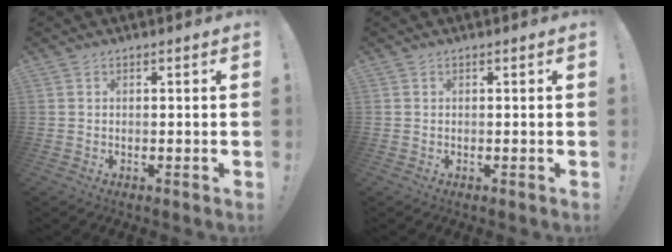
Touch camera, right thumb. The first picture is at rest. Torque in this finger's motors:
{"motor_torque": [-0.05, -0.10, 0.14, -0.08, -0.04]}